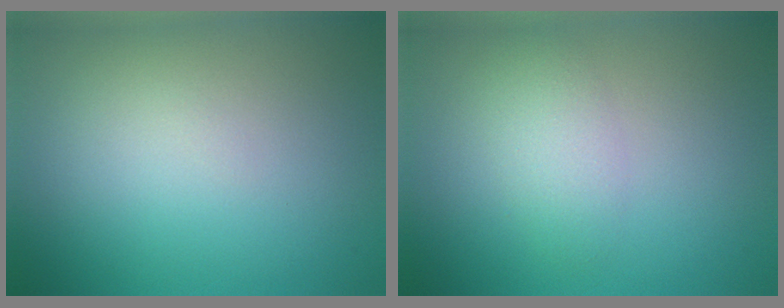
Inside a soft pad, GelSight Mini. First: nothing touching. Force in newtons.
{"total": 2.2, "press": 2.2, "slide": 0.1}